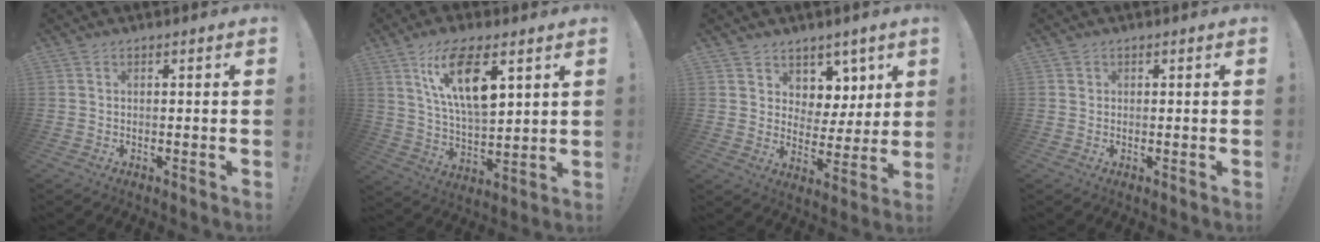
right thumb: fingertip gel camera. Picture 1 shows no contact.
{"total": 14.9, "force": [7.2, 5.7, 11.8], "torque": [-0.217, -0.019, 0.122]}
{"total": 7.5, "force": [5.1, 5.4, 0.6], "torque": [-0.004, -0.050, 0.102]}
{"total": 0.6, "force": [0.3, 0.4, 0.1], "torque": [0.001, 0.000, 0.006]}